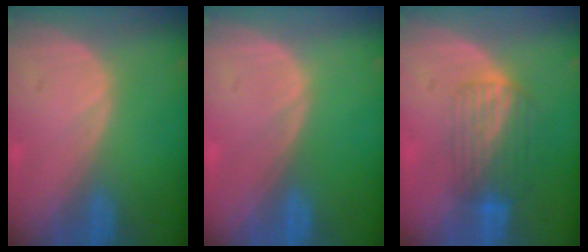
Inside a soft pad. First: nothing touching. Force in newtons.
{"total": 0.0}
{"total": 6.8, "press": 5.9, "slide": 3.4}